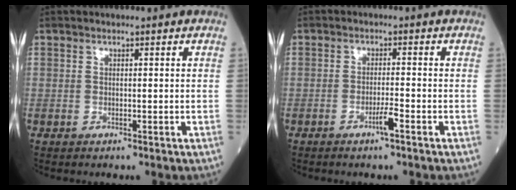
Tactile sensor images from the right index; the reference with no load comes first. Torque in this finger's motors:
{"motor_torque": [0.66, -0.22, 0.33, 0.09]}